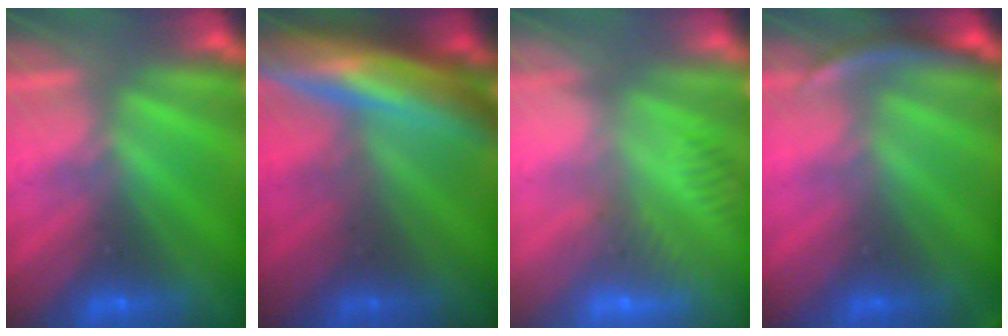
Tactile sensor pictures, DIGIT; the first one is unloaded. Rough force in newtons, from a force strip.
{"total": 7.1}
{"total": 8.4}
{"total": 2.9}